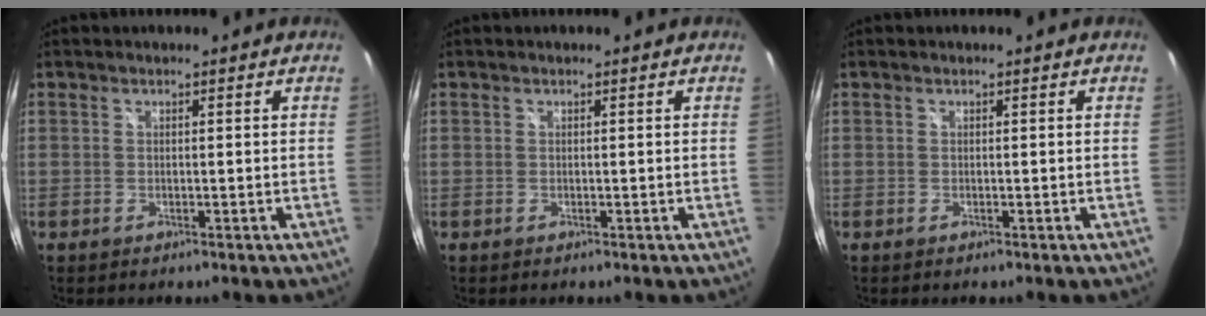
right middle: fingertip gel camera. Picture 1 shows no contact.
{"total": 0.0}
{"total": 0.0}